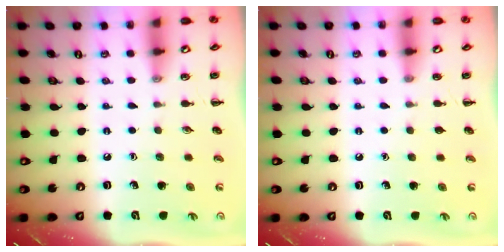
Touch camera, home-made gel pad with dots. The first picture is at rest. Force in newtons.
{"total": 0.6, "press": 0.6, "slide": 0.1}